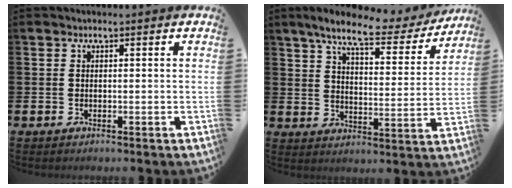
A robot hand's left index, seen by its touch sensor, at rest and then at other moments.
{"total": 8.7, "force": [7.4, 1.7, 4.2], "torque": [-0.096, -0.040, 0.123]}